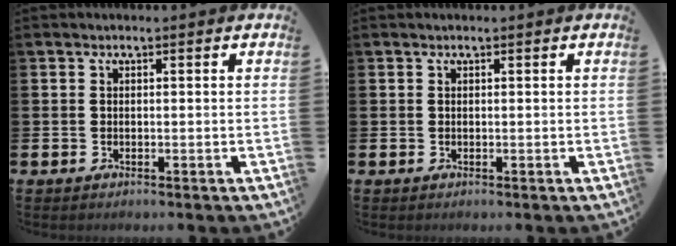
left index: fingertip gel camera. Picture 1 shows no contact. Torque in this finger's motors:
{"motor_torque": [0.53, -0.73, 0.02, 0.02]}